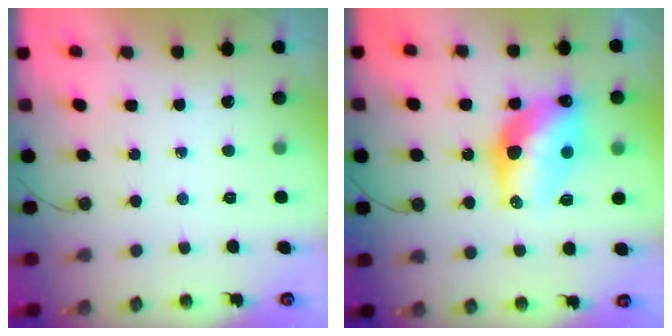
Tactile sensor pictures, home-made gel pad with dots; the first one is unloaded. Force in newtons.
{"total": 14.6, "press": 14.6, "slide": 1.3}